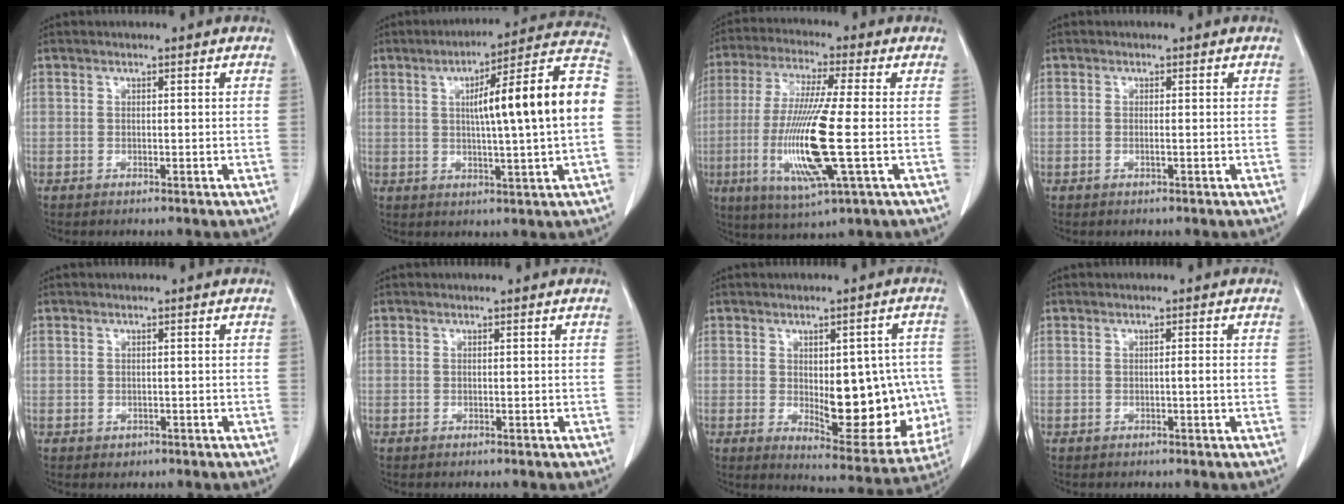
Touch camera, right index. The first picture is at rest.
{"total": 17.3, "force": [1.4, 0.2, 17.3], "torque": [-0.248, 0.029, 0.012]}
{"total": 14.9, "force": [-2.8, 0.7, 14.7], "torque": [-0.306, -0.021, -0.055]}
{"total": 0.7, "force": [-0.1, -0.1, 0.7], "torque": [-0.014, -0.002, -0.002]}
{"total": 1.0, "force": [-0.4, 0.9, 0.2], "torque": [-0.002, 0.002, -0.001]}
{"total": 0.0}
{"total": 15.2, "force": [-1.1, 6.3, 13.8], "torque": [-0.171, 0.002, 0.007]}
{"total": 1.2, "force": [-0.2, -0.3, 1.1], "torque": [-0.018, 0.000, -0.003]}